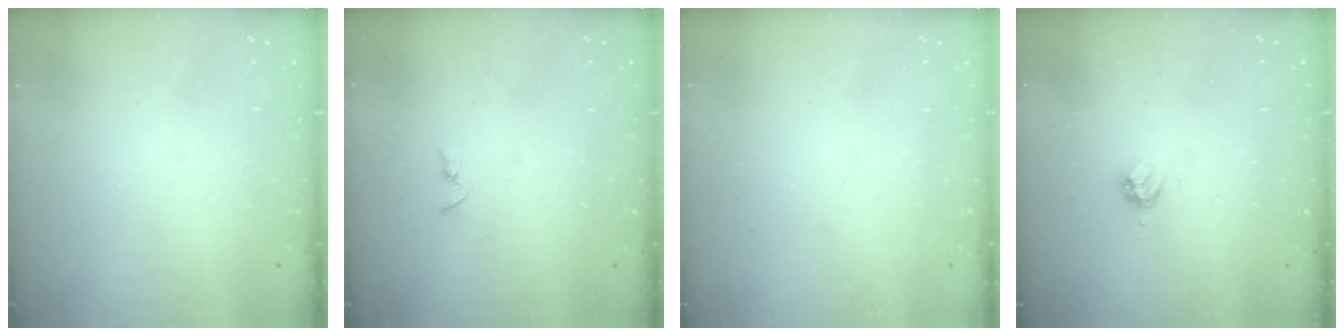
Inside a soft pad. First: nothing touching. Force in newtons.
{"total": 2.2, "press": 2.2, "slide": 0.2}
{"total": 0.0}
{"total": 4.5, "press": 4.5, "slide": 0.5}